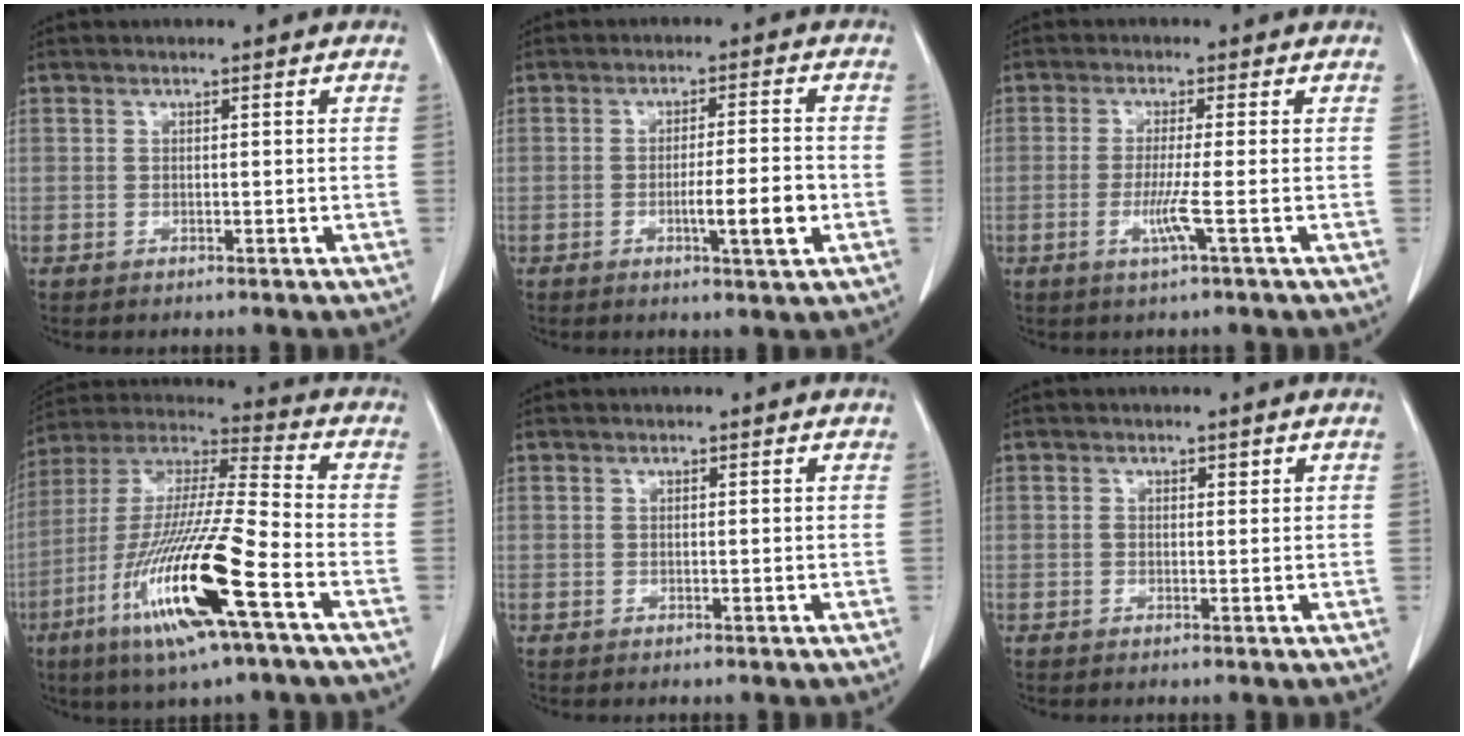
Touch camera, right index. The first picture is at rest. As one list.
[{"total": 6.4, "force": [-1.9, 0.2, 6.1], "torque": [-0.095, -0.006, -0.028]}, {"total": 4.1, "force": [-1.2, -0.8, 3.8], "torque": [-0.079, -0.011, -0.025]}, {"total": 19.9, "force": [-8.4, 1.0, 18.0], "torque": [-0.386, -0.034, -0.161]}, {"total": 0.0}, {"total": 1.1, "force": [0.4, 0.7, 0.7], "torque": [-0.013, 0.005, 0.006]}]